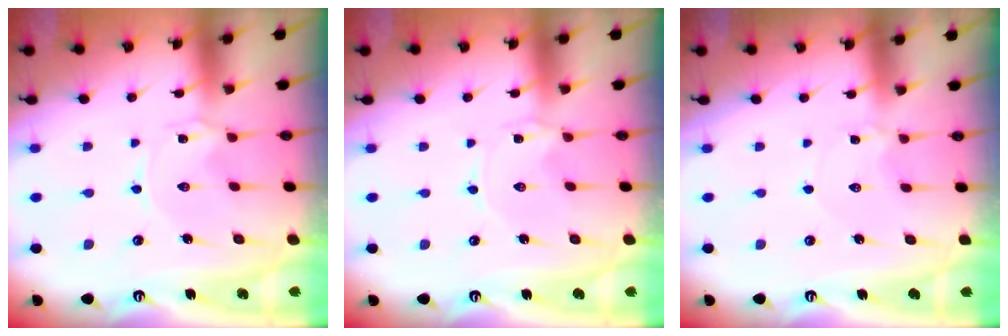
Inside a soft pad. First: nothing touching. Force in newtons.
{"total": 0.0}
{"total": 2.2, "press": 2.2, "slide": 0.2}